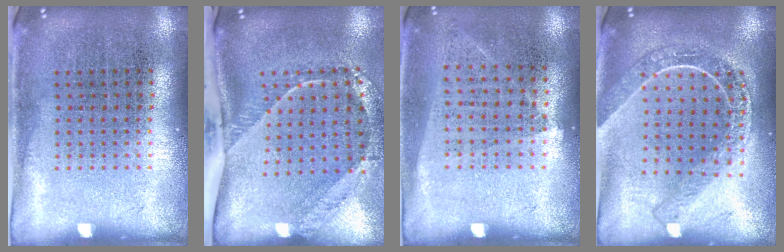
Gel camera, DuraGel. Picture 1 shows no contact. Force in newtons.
{"total": 2.7, "press": 1.8, "slide": 2.0}
{"total": 1.0, "press": 0.8, "slide": 0.5}
{"total": 2.0, "press": 1.7, "slide": 1.0}